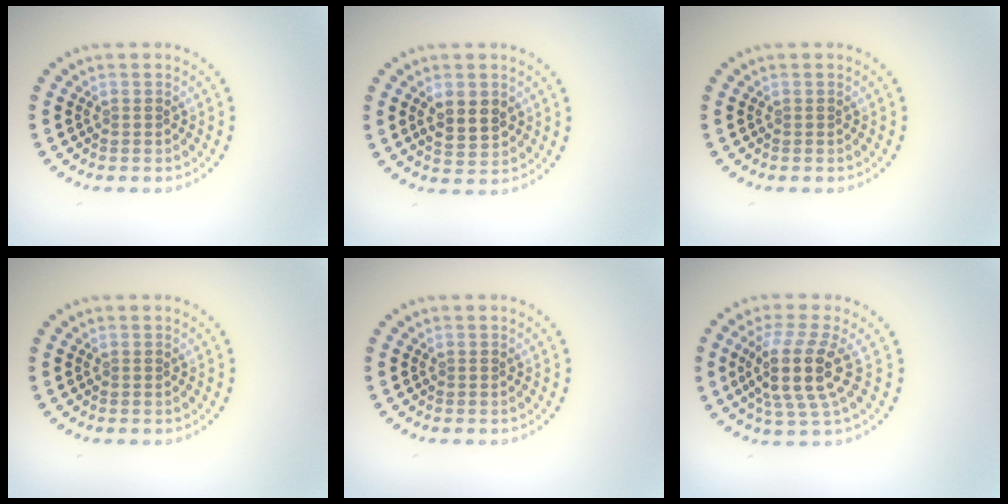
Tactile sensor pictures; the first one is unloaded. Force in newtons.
{"total": 3.0, "press": 3.0, "slide": 0.1}
{"total": 0.0}
{"total": 0.0}
{"total": 0.0}
{"total": 4.8, "press": 3.9, "slide": 2.9}